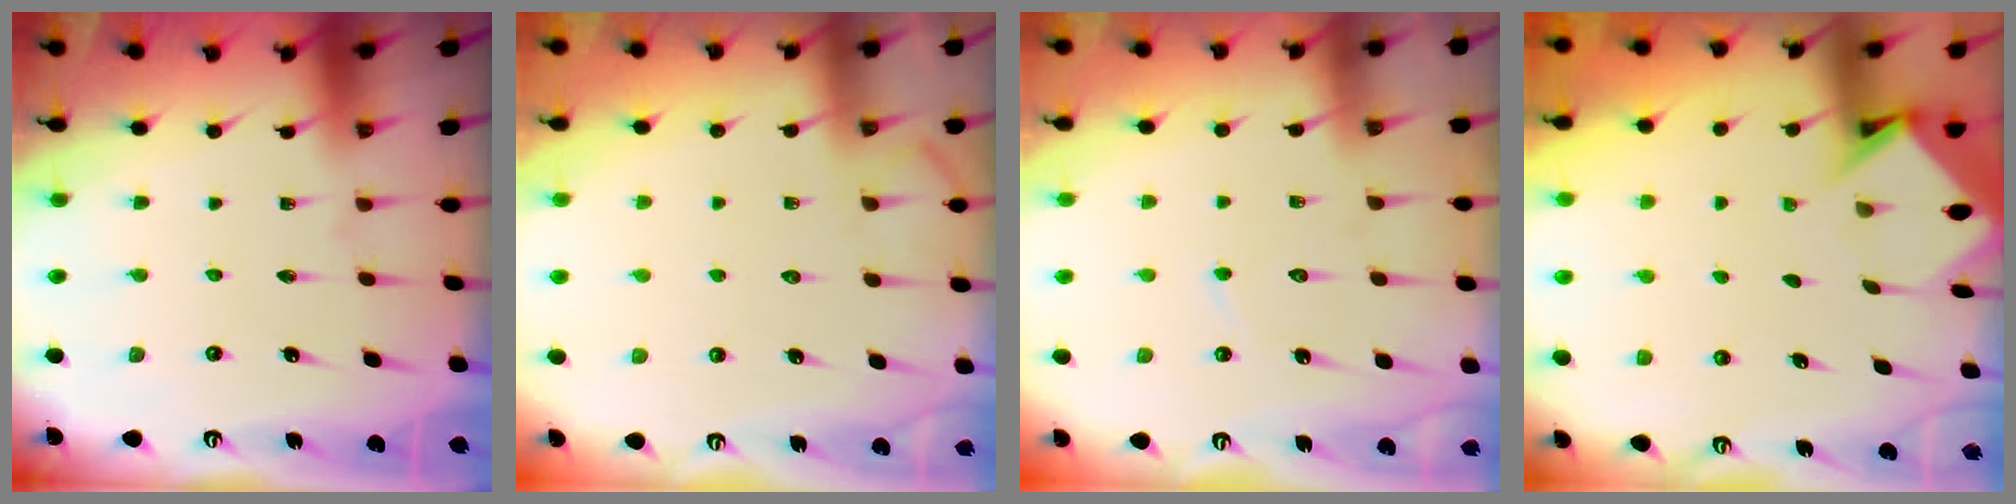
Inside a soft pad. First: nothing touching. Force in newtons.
{"total": 5.3, "press": 5.3, "slide": 0.7}
{"total": 4.5, "press": 4.4, "slide": 0.5}
{"total": 4.0, "press": 4.0, "slide": 0.3}